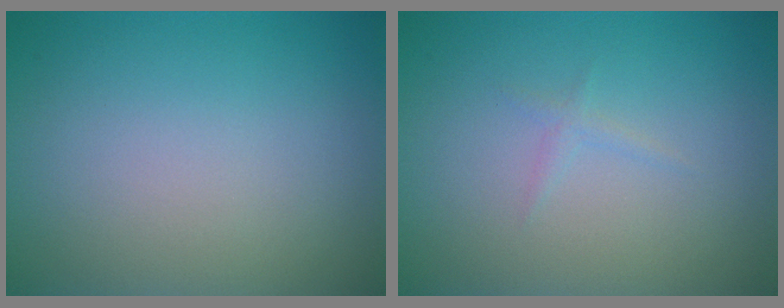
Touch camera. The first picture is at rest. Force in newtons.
{"total": 0.7, "press": 0.7, "slide": 0.1}